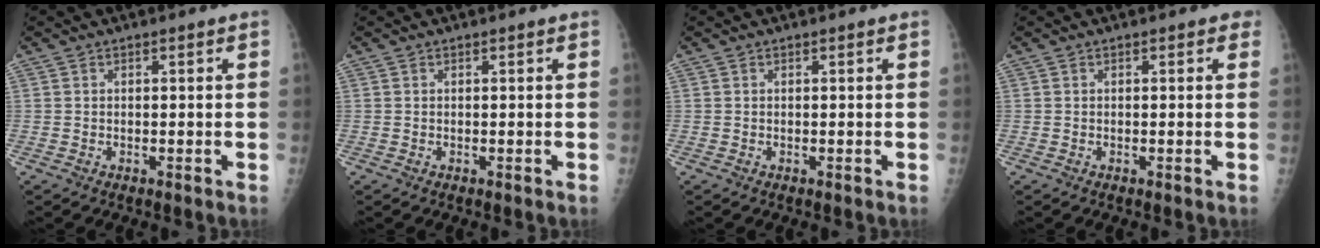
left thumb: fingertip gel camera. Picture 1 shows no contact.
{"total": 0.0}
{"total": 0.0}
{"total": 0.7, "force": [0.3, 0.5, 0.4], "torque": [0.006, 0.001, -0.003]}